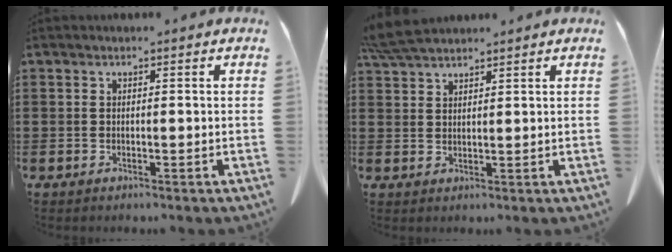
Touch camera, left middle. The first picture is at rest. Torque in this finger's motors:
{"motor_torque": [1.02, 0.34, 0.59, 0.13]}